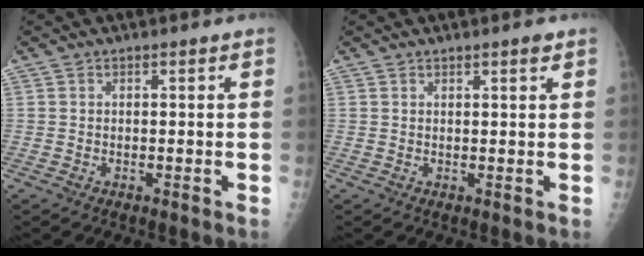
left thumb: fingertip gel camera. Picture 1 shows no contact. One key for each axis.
{"total": 1.5, "fx": 1.0, "fy": 0.1, "fz": 1.1, "tx": -0.015, "ty": -0.005, "tz": 0.014}